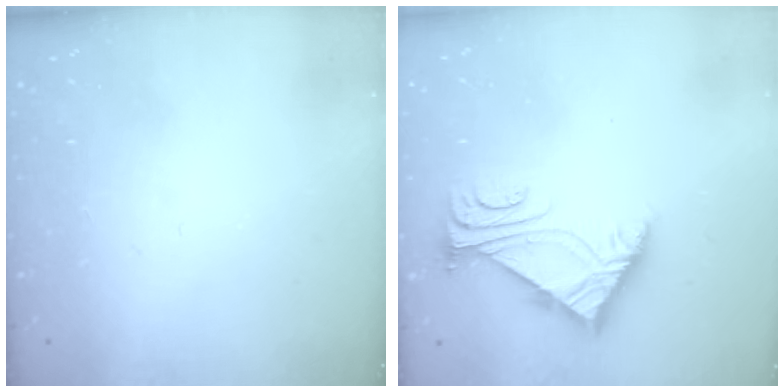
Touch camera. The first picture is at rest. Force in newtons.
{"total": 5.9, "press": 5.8, "slide": 1.1}